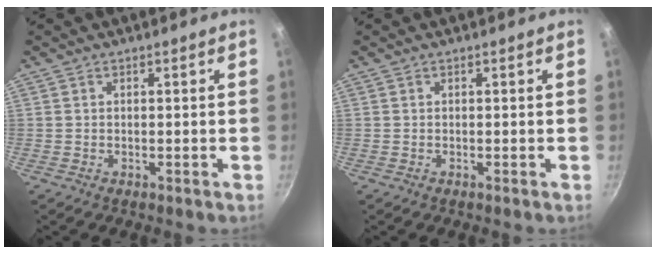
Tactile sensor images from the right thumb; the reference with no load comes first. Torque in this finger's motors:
{"motor_torque": [-0.01, -0.31, 0.30, -0.38, -0.06]}